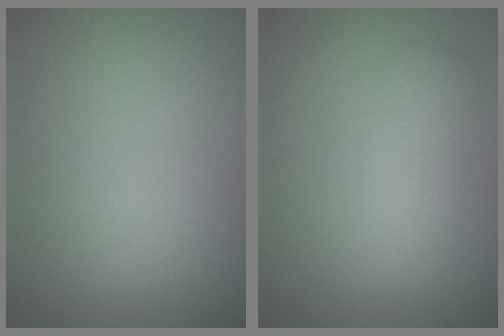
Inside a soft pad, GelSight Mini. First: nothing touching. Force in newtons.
{"total": 2.6, "press": 2.6, "slide": 0.3}